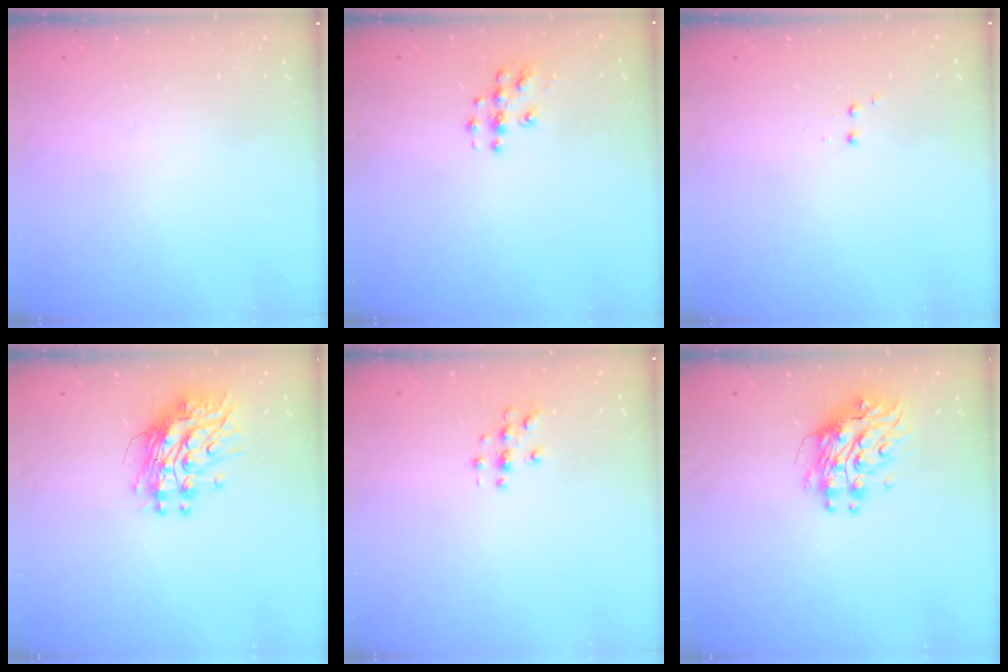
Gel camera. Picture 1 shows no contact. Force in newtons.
{"total": 6.1, "press": 6.1, "slide": 0.3}
{"total": 1.2, "press": 1.1, "slide": 0.5}
{"total": 11.4, "press": 11.3, "slide": 1.0}
{"total": 2.8, "press": 2.8, "slide": 0.2}
{"total": 9.4, "press": 9.3, "slide": 0.9}